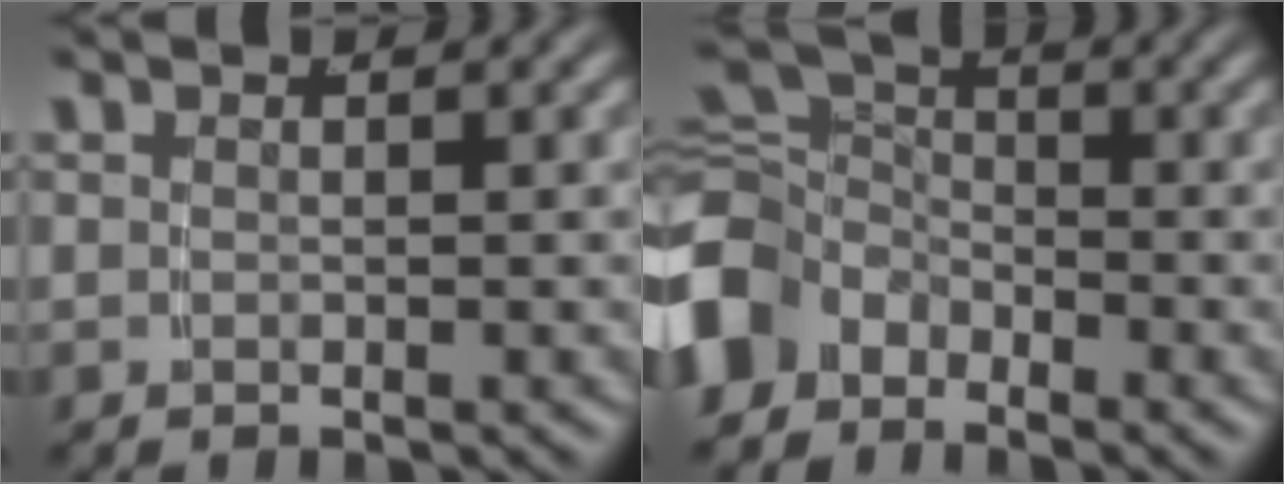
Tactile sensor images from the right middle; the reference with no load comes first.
{"total": 6.8, "force": [-1.8, 5.8, 3.0], "torque": [-0.073, -0.020, -0.034]}